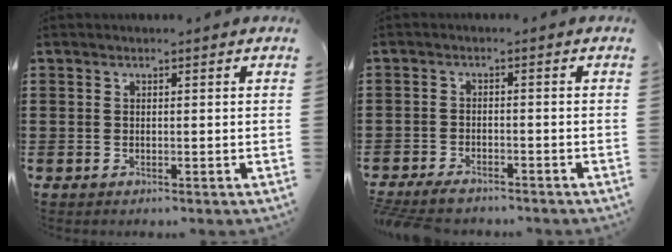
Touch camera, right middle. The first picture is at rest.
{"total": 2.7, "force": [-2.6, 0.4, 0.6], "torque": [-0.021, 0.000, -0.057]}